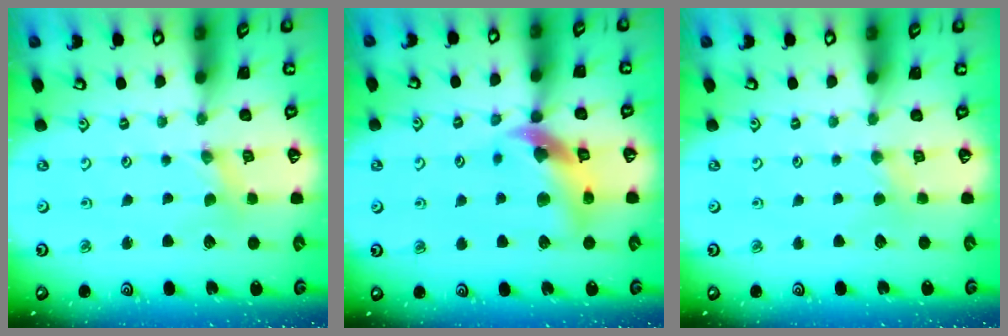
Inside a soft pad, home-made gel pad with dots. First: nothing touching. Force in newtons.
{"total": 11.7, "press": 11.6, "slide": 1.6}
{"total": 0.9, "press": 0.8, "slide": 0.3}